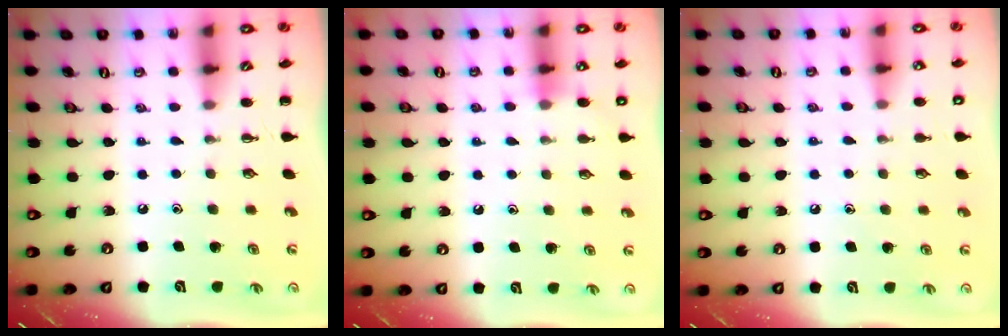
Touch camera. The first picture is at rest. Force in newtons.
{"total": 6.4, "press": 6.2, "slide": 1.7}
{"total": 6.0, "press": 5.6, "slide": 2.0}